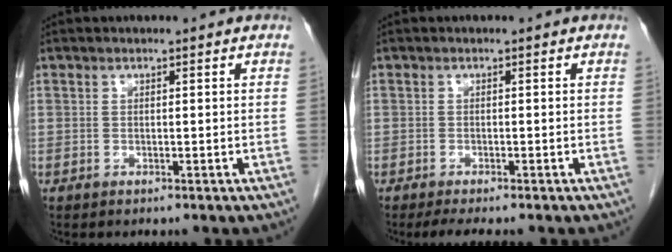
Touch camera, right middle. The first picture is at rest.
{"total": 3.7, "force": [-3.0, 0.5, 2.1], "torque": [-0.031, -0.008, -0.042]}